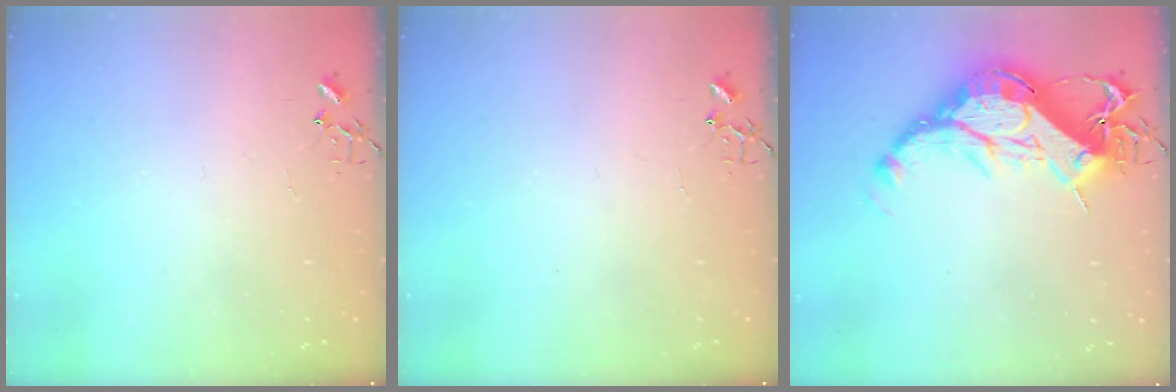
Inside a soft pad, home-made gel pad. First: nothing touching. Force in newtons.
{"total": 0.0}
{"total": 21.0, "press": 20.9, "slide": 2.1}